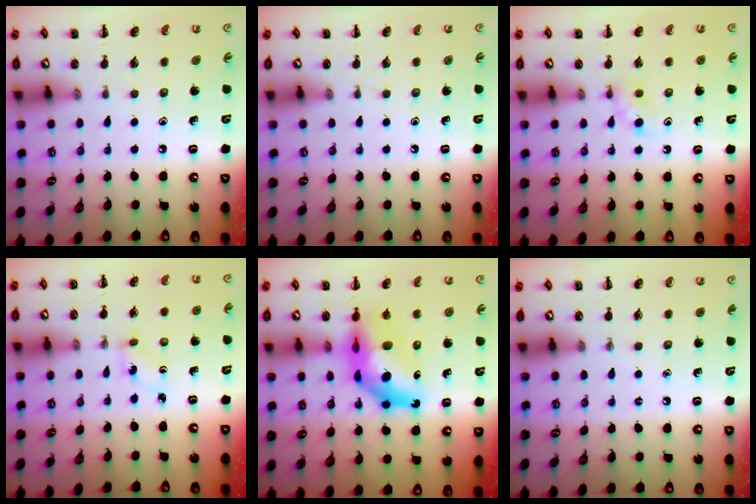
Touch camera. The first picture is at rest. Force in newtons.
{"total": 0.0}
{"total": 3.0, "press": 2.7, "slide": 1.2}
{"total": 1.5, "press": 1.4, "slide": 0.6}
{"total": 12.0, "press": 11.5, "slide": 3.6}
{"total": 0.0}